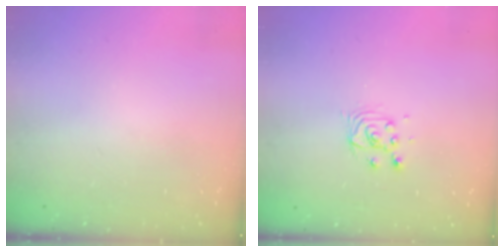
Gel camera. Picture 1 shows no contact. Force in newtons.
{"total": 3.8, "press": 3.7, "slide": 0.5}